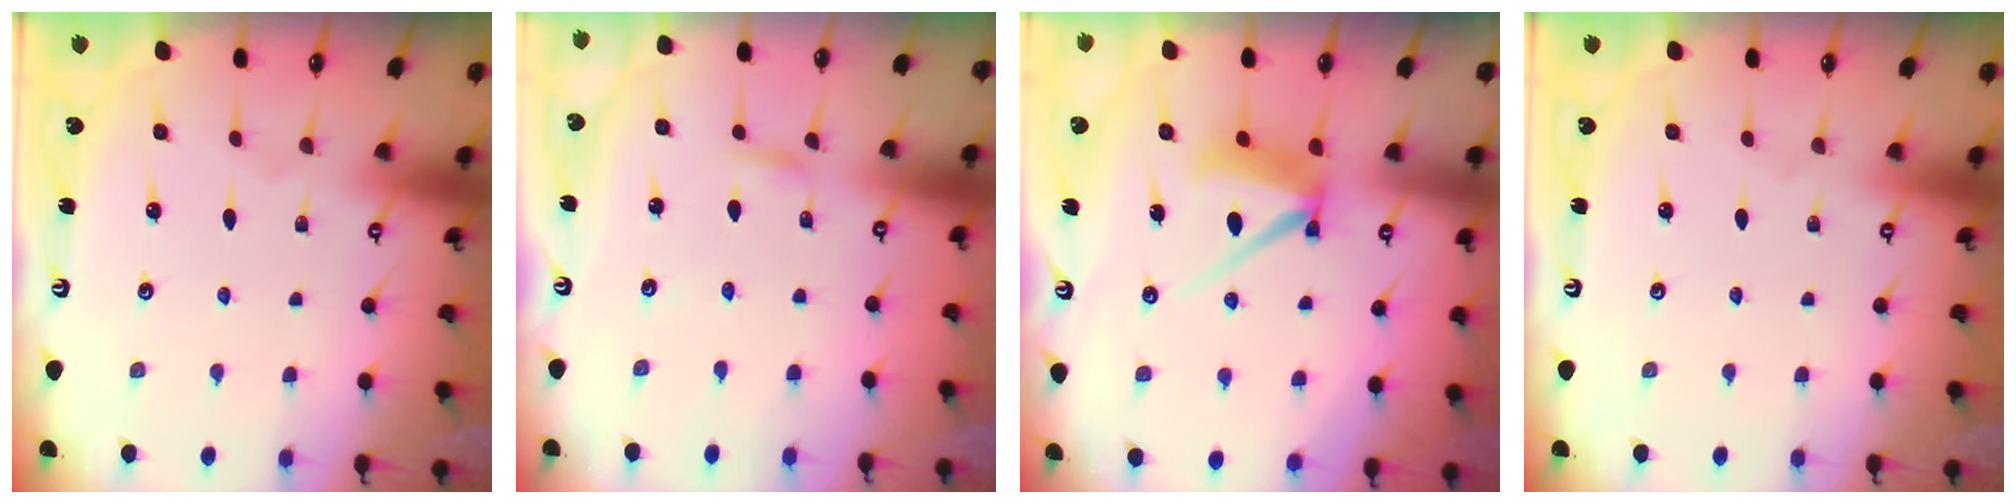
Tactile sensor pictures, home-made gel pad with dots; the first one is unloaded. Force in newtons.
{"total": 1.7, "press": 1.7, "slide": 0.1}
{"total": 9.0, "press": 9.0, "slide": 0.7}
{"total": 0.0}